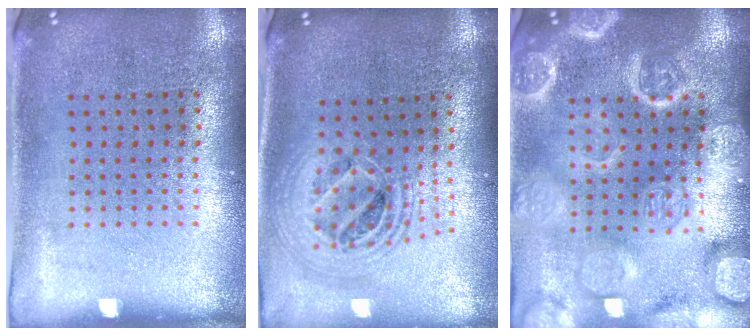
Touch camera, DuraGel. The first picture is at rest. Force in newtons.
{"total": 2.1, "press": 1.6, "slide": 1.4}
{"total": 6.3, "press": 6.2, "slide": 0.7}